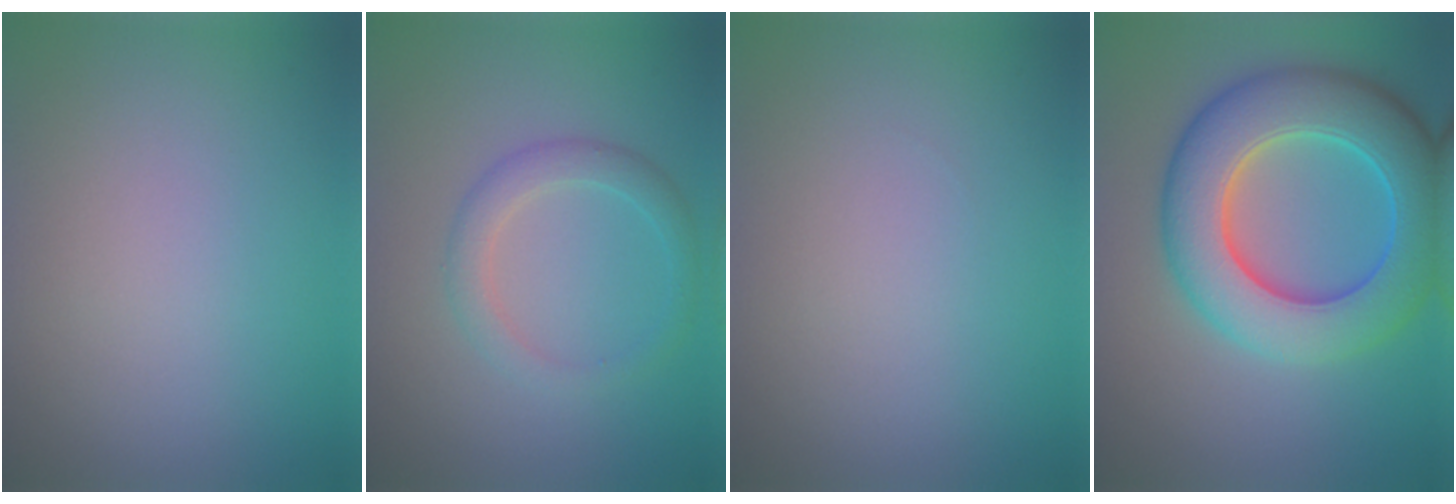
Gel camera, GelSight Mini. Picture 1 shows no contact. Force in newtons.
{"total": 2.5, "press": 2.5, "slide": 0.2}
{"total": 0.0}
{"total": 10.4, "press": 10.4, "slide": 0.2}